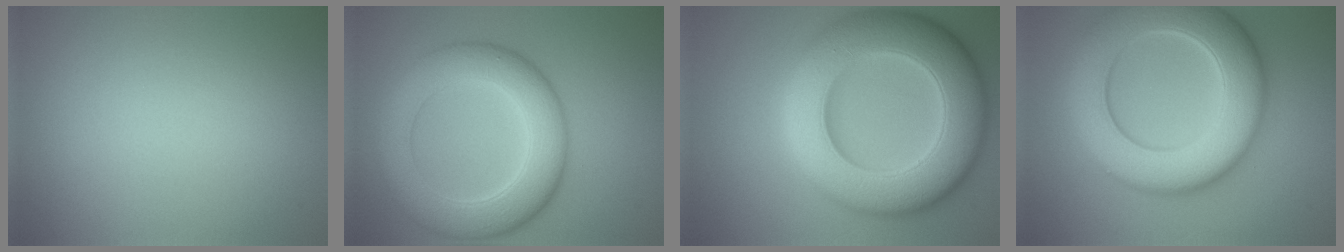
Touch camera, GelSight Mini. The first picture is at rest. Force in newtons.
{"total": 7.7, "press": 7.7, "slide": 0.0}
{"total": 13.3, "press": 13.1, "slide": 2.1}
{"total": 11.1, "press": 11.1, "slide": 0.8}